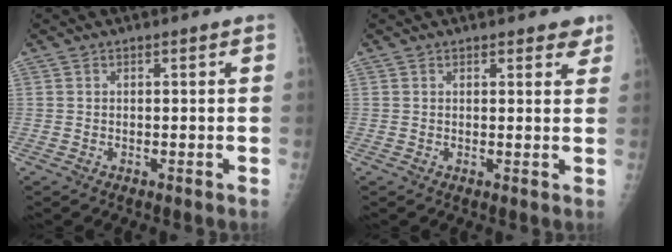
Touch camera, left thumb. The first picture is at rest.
{"total": 3.0, "force": [2.2, 1.3, 1.6], "torque": [0.005, -0.010, 0.023]}